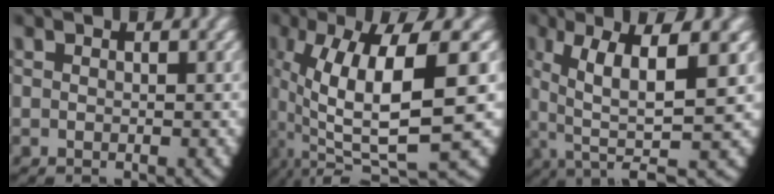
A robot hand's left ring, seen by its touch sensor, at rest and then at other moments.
{"total": 11.6, "force": [0.5, 5.5, 10.2], "torque": [-0.195, -0.020, 0.025]}
{"total": 8.4, "force": [0.8, 3.3, 7.7], "torque": [-0.133, -0.009, 0.025]}